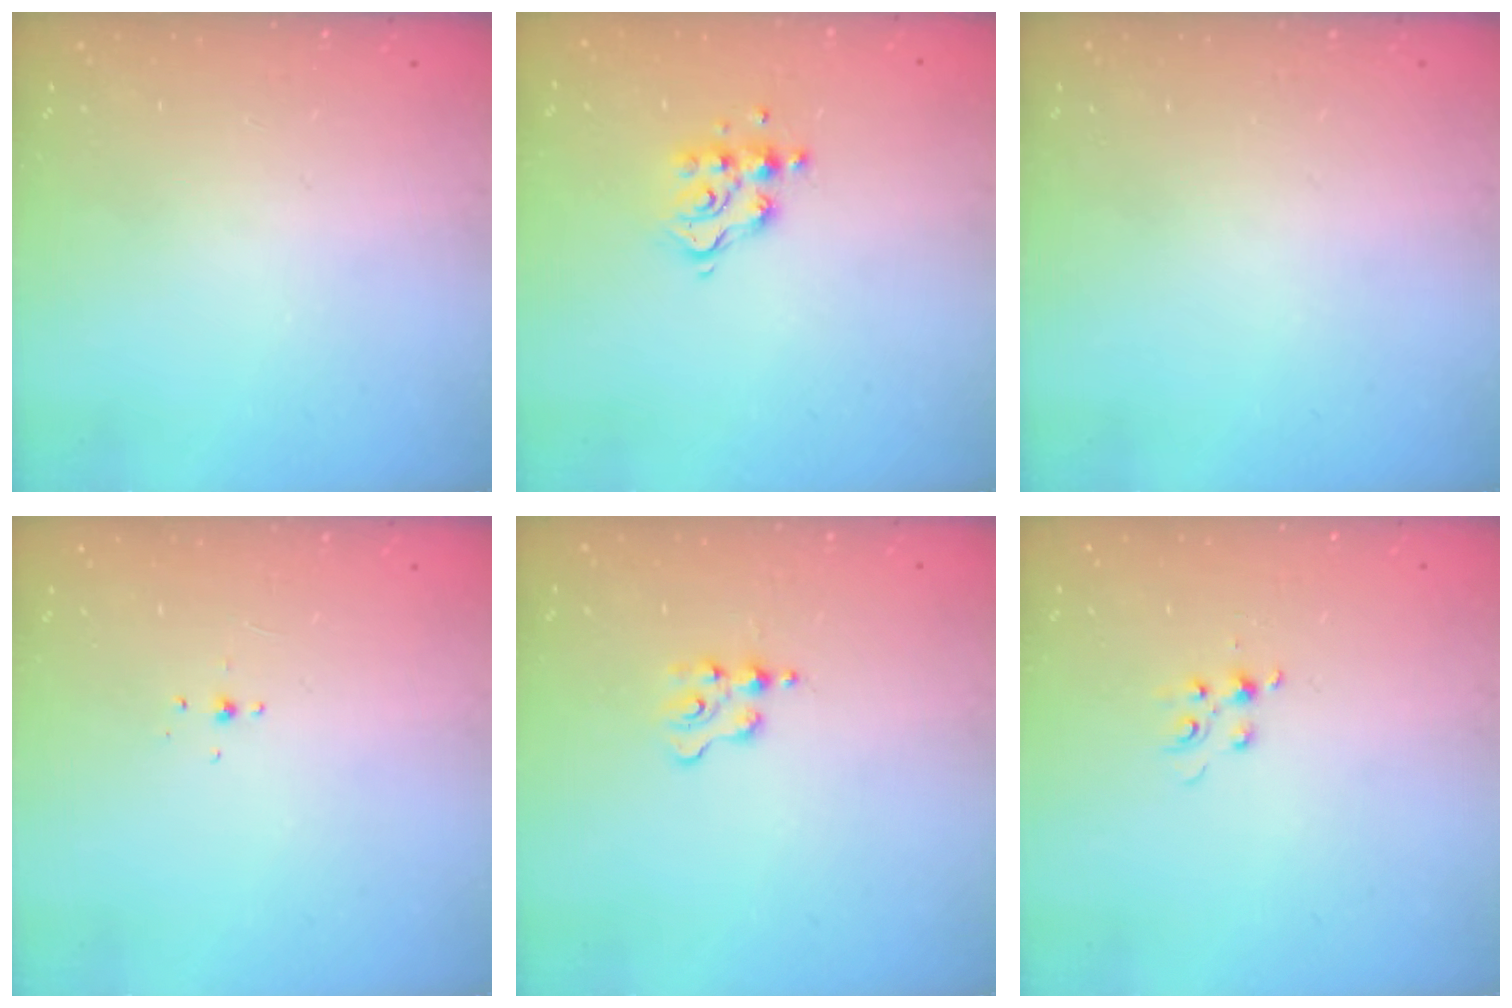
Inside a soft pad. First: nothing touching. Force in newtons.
{"total": 8.5, "press": 8.5, "slide": 0.5}
{"total": 0.0}
{"total": 2.4, "press": 2.3, "slide": 0.7}
{"total": 1.8, "press": 1.8, "slide": 0.3}
{"total": 4.5, "press": 4.2, "slide": 1.4}